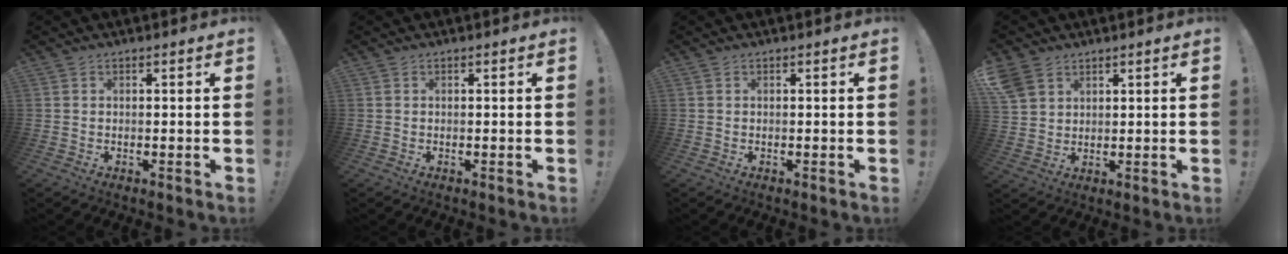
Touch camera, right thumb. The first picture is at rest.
{"total": 0.0}
{"total": 0.0}
{"total": 6.0, "force": [3.8, 4.0, 2.2], "torque": [-0.052, -0.015, 0.077]}